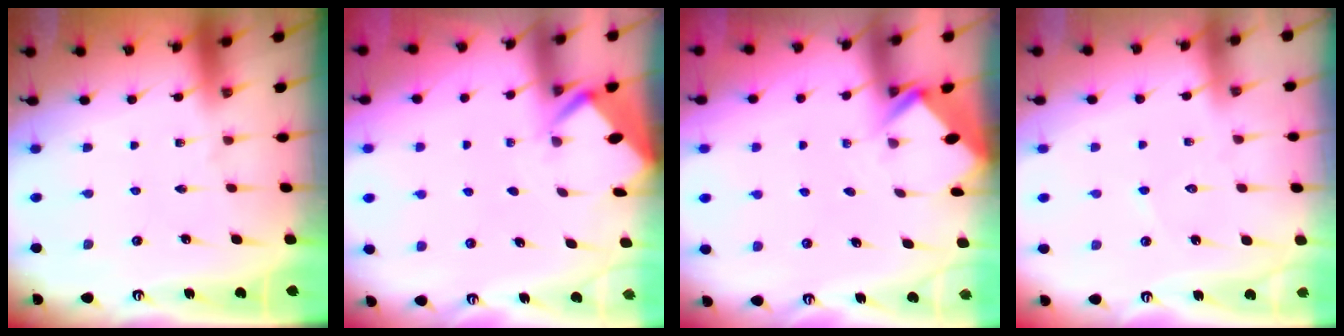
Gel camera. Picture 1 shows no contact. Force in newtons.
{"total": 2.7, "press": 2.7, "slide": 0.2}
{"total": 2.7, "press": 2.7, "slide": 0.2}
{"total": 3.7, "press": 3.6, "slide": 0.5}